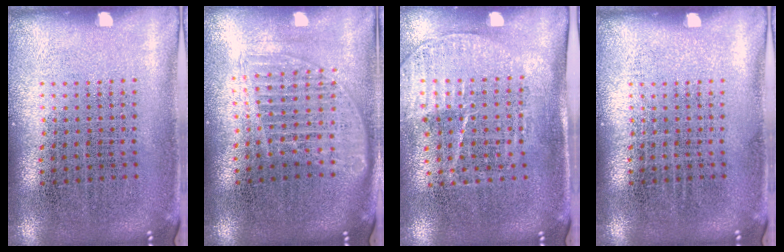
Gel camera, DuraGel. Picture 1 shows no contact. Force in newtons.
{"total": 1.6, "press": 1.4, "slide": 0.8}
{"total": 1.5, "press": 1.3, "slide": 0.8}
{"total": 0.0}